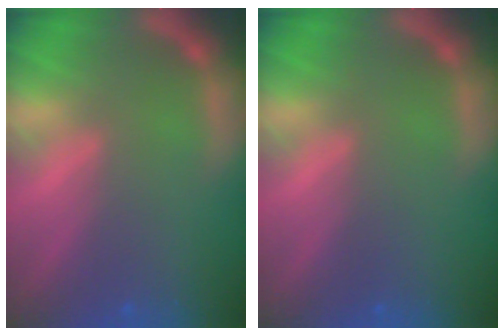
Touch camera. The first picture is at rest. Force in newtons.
{"total": 0.0}